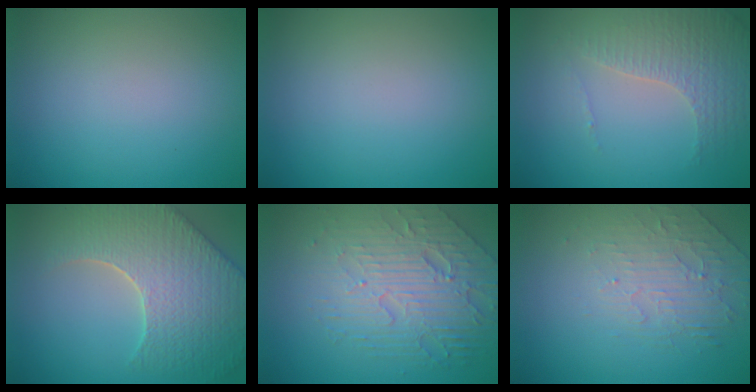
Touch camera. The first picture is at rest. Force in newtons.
{"total": 0.0}
{"total": 4.3, "press": 3.0, "slide": 3.1}
{"total": 8.6, "press": 6.4, "slide": 5.7}
{"total": 6.7, "press": 4.9, "slide": 4.5}
{"total": 2.2, "press": 1.5, "slide": 1.7}